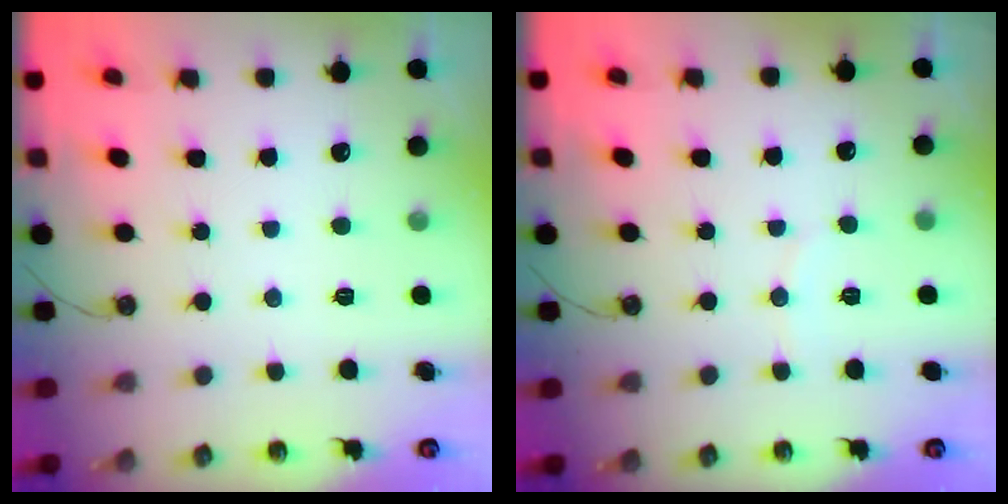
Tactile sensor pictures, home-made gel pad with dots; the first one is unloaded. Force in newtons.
{"total": 2.3, "press": 2.3, "slide": 0.3}